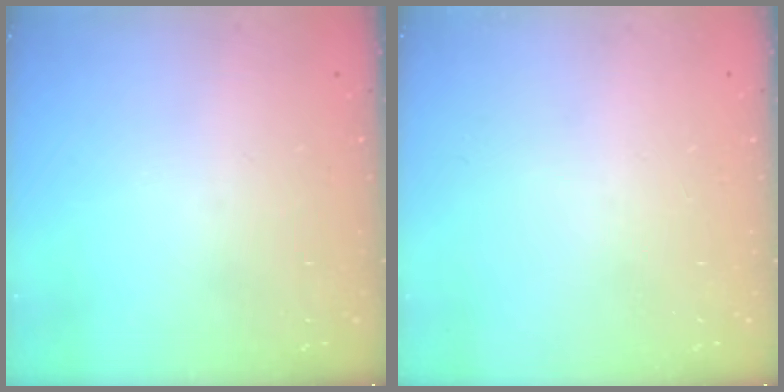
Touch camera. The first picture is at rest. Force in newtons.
{"total": 0.0}